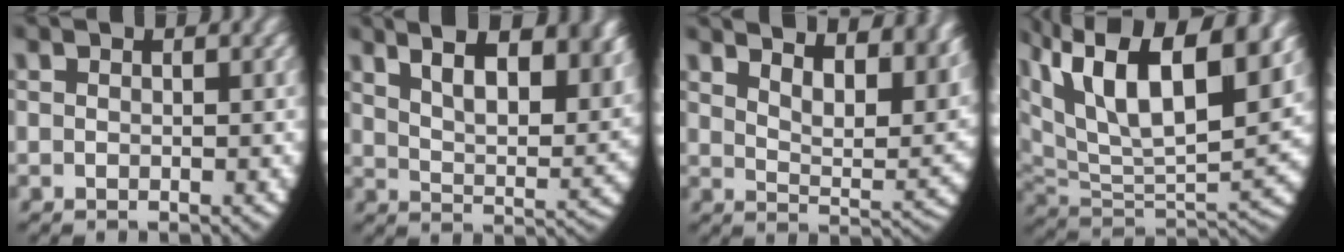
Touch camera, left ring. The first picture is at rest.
{"total": 12.5, "force": [5.5, 7.4, 8.4], "torque": [-0.124, 0.012, 0.065]}
{"total": 10.9, "force": [5.8, 5.6, 7.4], "torque": [-0.100, 0.012, 0.074]}
{"total": 12.8, "force": [3.6, 7.6, 9.6], "torque": [-0.197, -0.011, 0.063]}